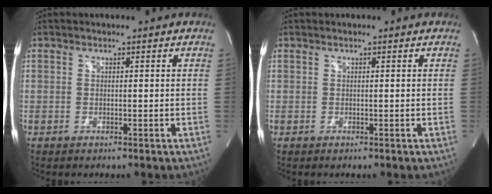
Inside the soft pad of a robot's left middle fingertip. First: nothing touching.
{"total": 0.0}